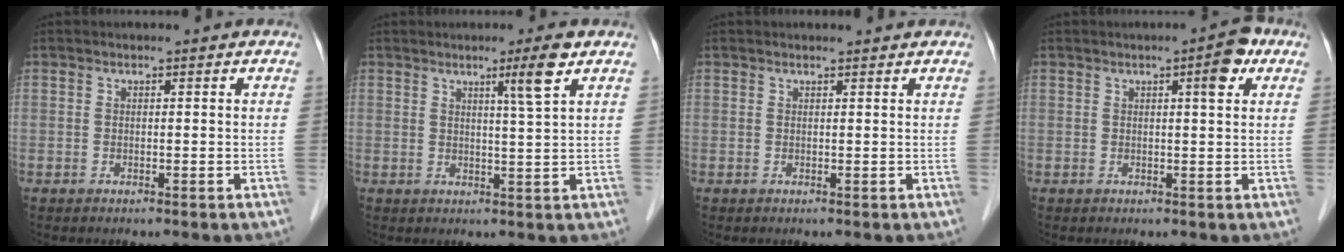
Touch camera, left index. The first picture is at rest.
{"total": 4.3, "force": [2.4, -1.1, 3.4], "torque": [-0.059, -0.006, 0.043]}
{"total": 1.1, "force": [1.1, 0.0, 0.1], "torque": [-0.008, 0.004, 0.016]}
{"total": 3.7, "force": [1.7, 0.5, 3.2], "torque": [-0.041, 0.003, 0.019]}